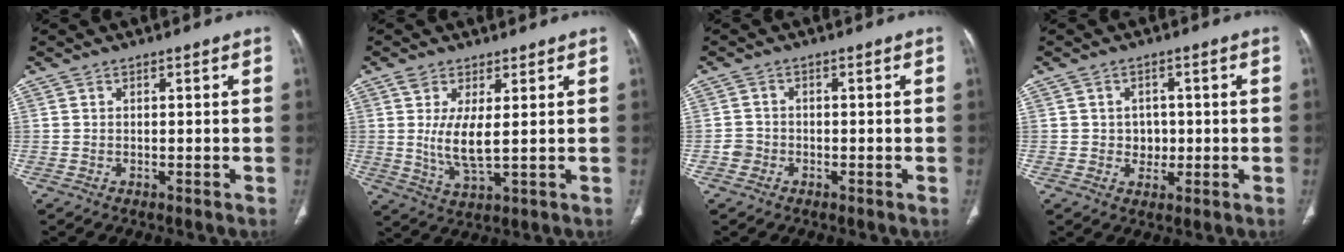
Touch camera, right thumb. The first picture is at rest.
{"total": 6.8, "force": [1.0, 2.3, 6.3], "torque": [-0.133, -0.018, 0.024]}
{"total": 2.3, "force": [-1.1, 2.0, 0.4], "torque": [-0.001, 0.011, -0.028]}
{"total": 3.8, "force": [-0.2, 3.3, 1.7], "torque": [0.002, 0.006, -0.003]}